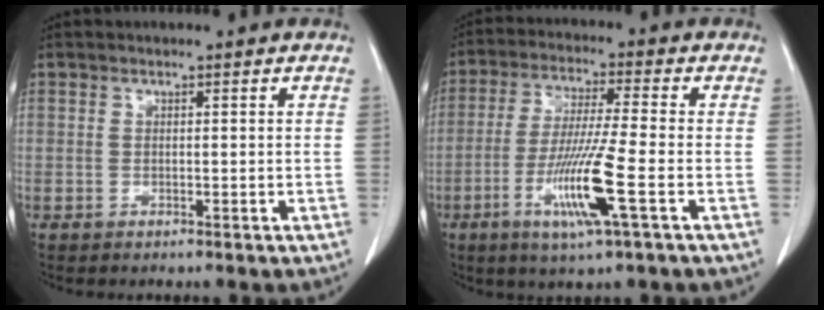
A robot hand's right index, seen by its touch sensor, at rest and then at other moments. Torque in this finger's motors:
{"motor_torque": [1.99, -0.14, 0.94, 0.21]}